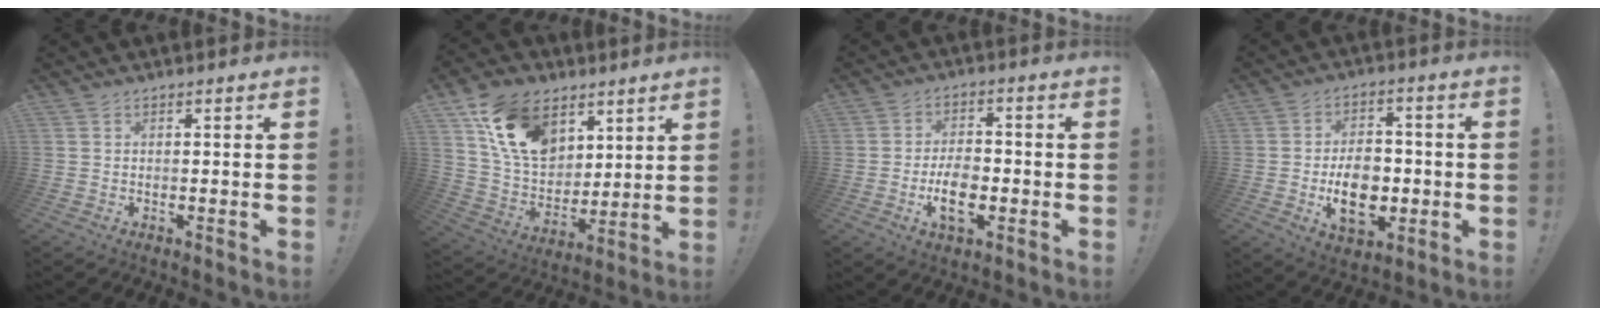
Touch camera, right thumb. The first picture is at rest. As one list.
[{"total": 18.7, "force": [9.5, 12.8, 9.9], "torque": [-0.172, -0.036, 0.182]}, {"total": 10.3, "force": [-3.1, 7.9, 5.9], "torque": [-0.096, 0.019, -0.051]}, {"total": 13.1, "force": [-2.7, 9.9, 8.1], "torque": [-0.119, 0.015, -0.042]}]